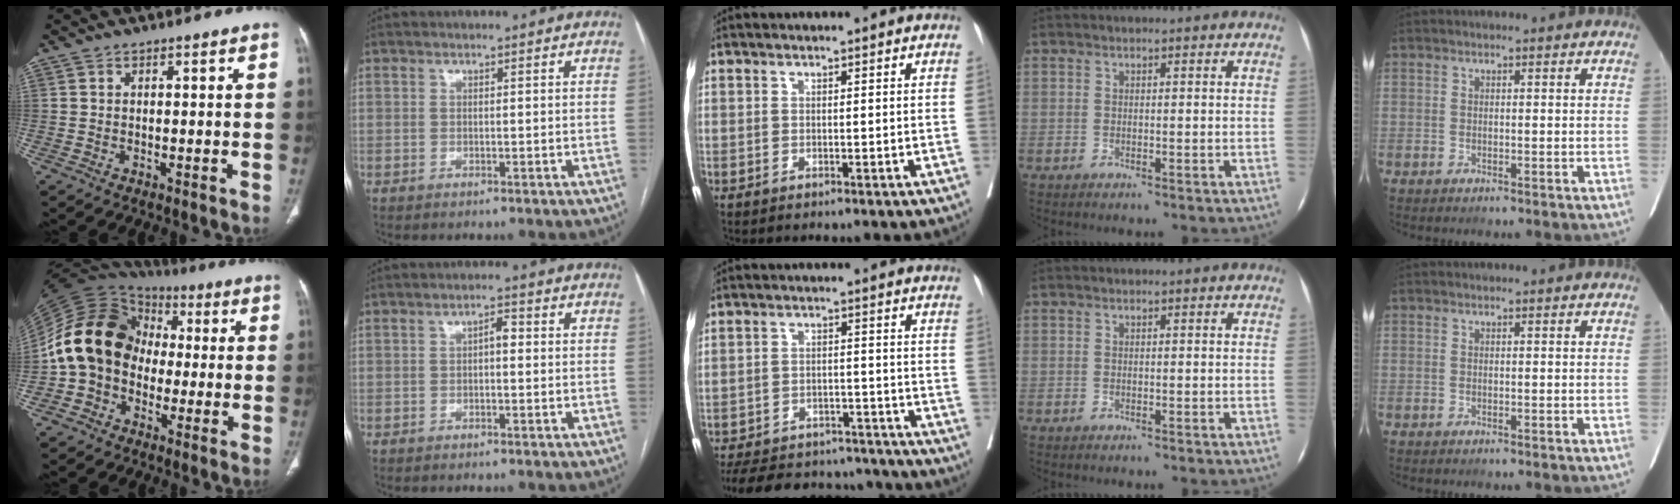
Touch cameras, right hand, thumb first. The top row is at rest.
{"thumb": {"total": 16.3, "force": [-1.1, 13.5, 9.1], "torque": [-0.150, 0.043, -0.029]}, "index": {"total": 2.0, "force": [0.0, 0.8, 1.9], "torque": [-0.027, 0.008, -0.003]}, "middle": {"total": 19.3, "force": [-17.1, 6.5, 5.9], "torque": [-0.147, 0.000, -0.234]}}